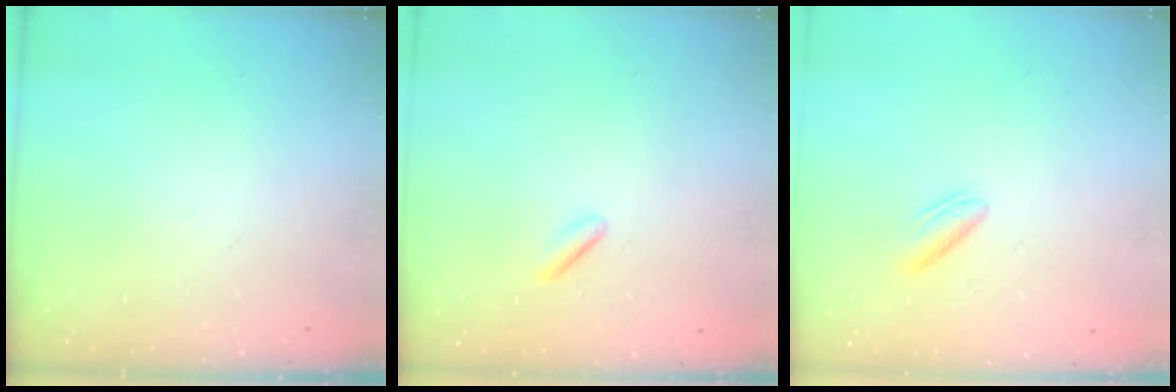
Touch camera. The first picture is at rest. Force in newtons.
{"total": 0.7, "press": 0.3, "slide": 0.6}
{"total": 3.0, "press": 2.8, "slide": 0.9}